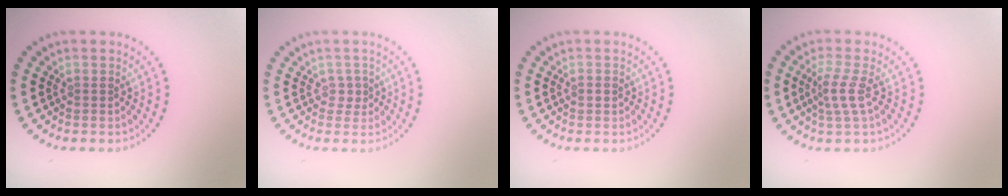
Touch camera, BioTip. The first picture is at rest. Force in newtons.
{"total": 0.9, "press": 0.8, "slide": 0.6}
{"total": 1.0, "press": 1.0, "slide": 0.0}
{"total": 2.3, "press": 1.7, "slide": 1.6}